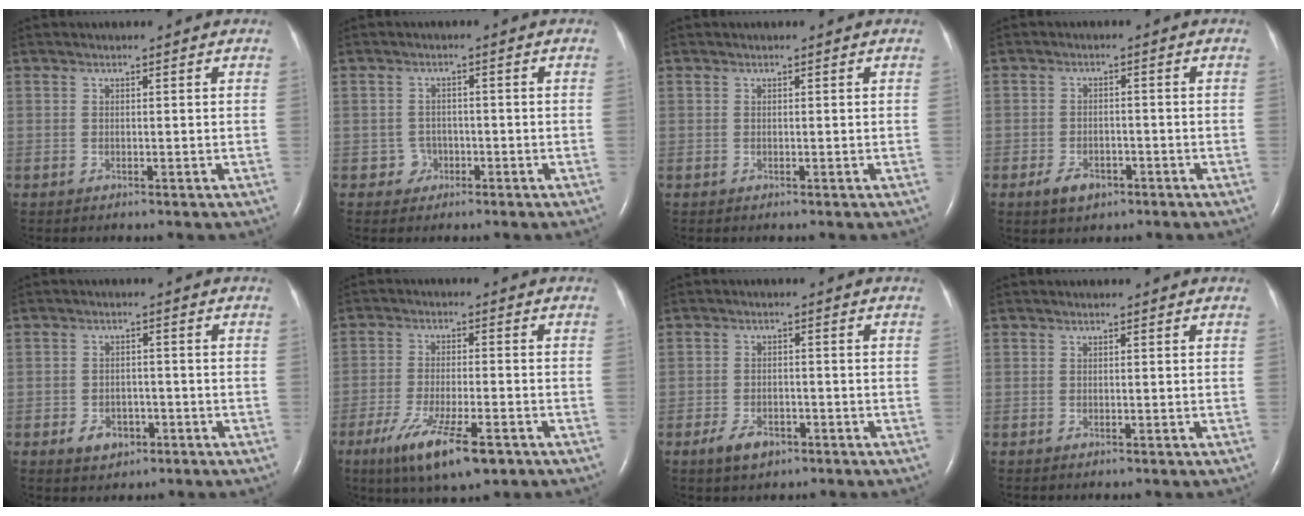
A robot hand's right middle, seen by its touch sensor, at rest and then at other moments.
{"total": 2.3, "force": [-1.0, 2.1, 0.0], "torque": [0.008, 0.011, -0.018]}
{"total": 0.0}
{"total": 4.5, "force": [-2.6, 2.6, 2.7], "torque": [-0.050, 0.000, -0.036]}
{"total": 4.1, "force": [-2.0, 2.9, 2.1], "torque": [-0.034, 0.003, -0.025]}
{"total": 11.2, "force": [-6.5, 2.4, 8.8], "torque": [-0.160, -0.023, -0.106]}
{"total": 4.4, "force": [-2.7, 2.3, 2.7], "torque": [-0.054, -0.001, -0.041]}
{"total": 0.0}